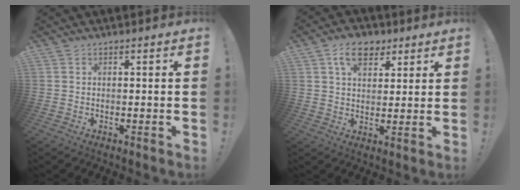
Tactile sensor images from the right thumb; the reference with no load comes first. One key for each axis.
{"total": 9.4, "fx": 4.9, "fy": 6.2, "fz": 5.1, "tx": -0.072, "ty": -0.009, "tz": 0.091}